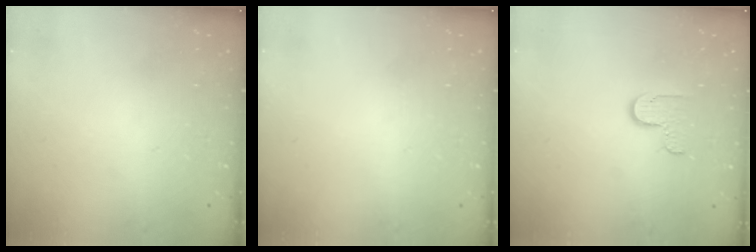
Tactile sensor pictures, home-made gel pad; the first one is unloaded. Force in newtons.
{"total": 0.0}
{"total": 5.7, "press": 5.7, "slide": 0.5}